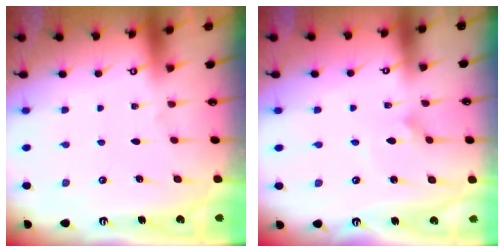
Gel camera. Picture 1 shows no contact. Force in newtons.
{"total": 1.3, "press": 1.3, "slide": 0.0}